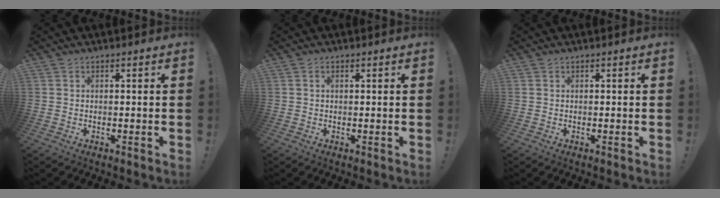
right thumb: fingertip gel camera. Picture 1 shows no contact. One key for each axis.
{"total": 0.5, "fx": 0.2, "fy": 0.3, "fz": 0.4, "tx": -0.003, "ty": -0.002, "tz": 0.003}
{"total": 0.0}